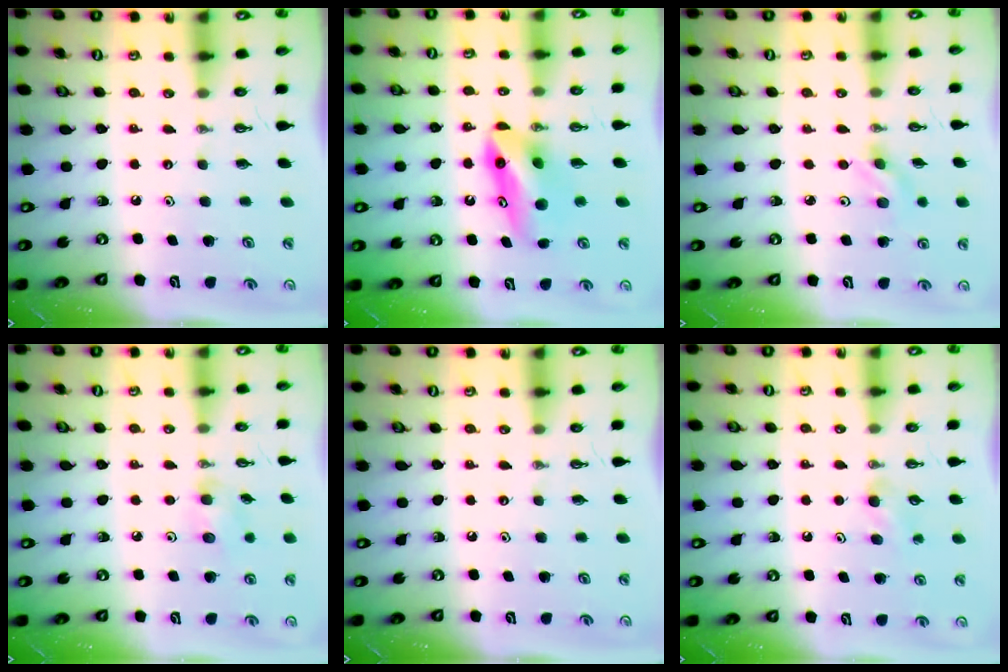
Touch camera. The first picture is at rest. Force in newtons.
{"total": 9.2, "press": 8.5, "slide": 3.6}
{"total": 2.9, "press": 2.6, "slide": 1.4}
{"total": 6.0, "press": 5.9, "slide": 1.4}
{"total": 0.0}
{"total": 3.6, "press": 3.4, "slide": 1.2}